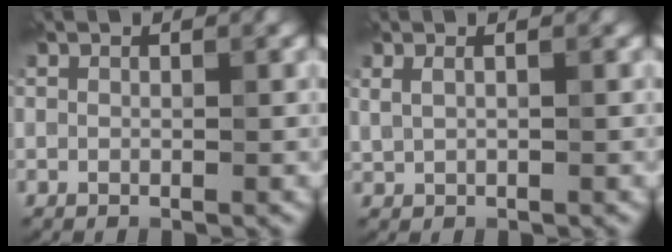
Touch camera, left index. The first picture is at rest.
{"total": 1.1, "force": [0.7, 0.4, 0.8], "torque": [-0.020, -0.003, 0.015]}